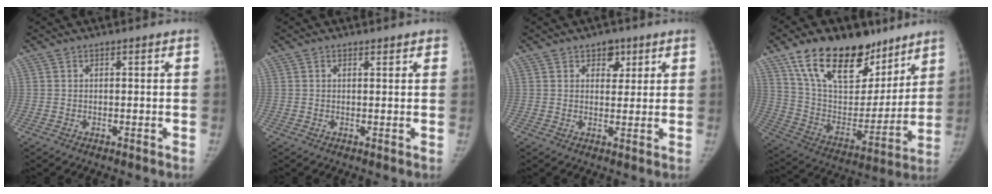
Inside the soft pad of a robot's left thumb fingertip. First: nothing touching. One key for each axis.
{"total": 1.1, "fx": 0.9, "fy": 0.5, "fz": 0.4, "tx": 0.001, "ty": -0.005, "tz": 0.011}
{"total": 4.2, "fx": 2.3, "fy": 2.8, "fz": 2.0, "tx": 0.001, "ty": -0.011, "tz": 0.033}
{"total": 26.2, "fx": 16.9, "fy": 14.0, "fz": 14.4, "tx": -0.197, "ty": -0.048, "tz": 0.289}